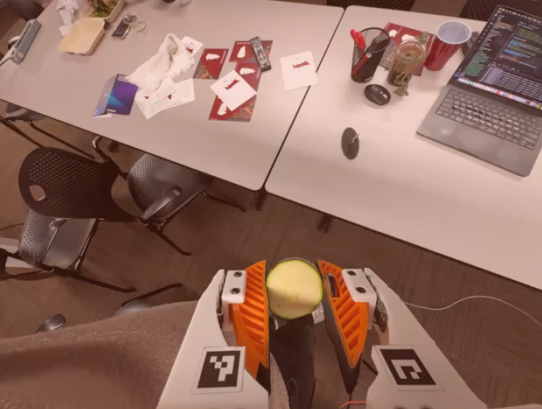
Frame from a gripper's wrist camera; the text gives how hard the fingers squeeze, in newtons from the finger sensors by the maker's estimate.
{"total": 11.6, "left": 12.1, "right": 11.2}